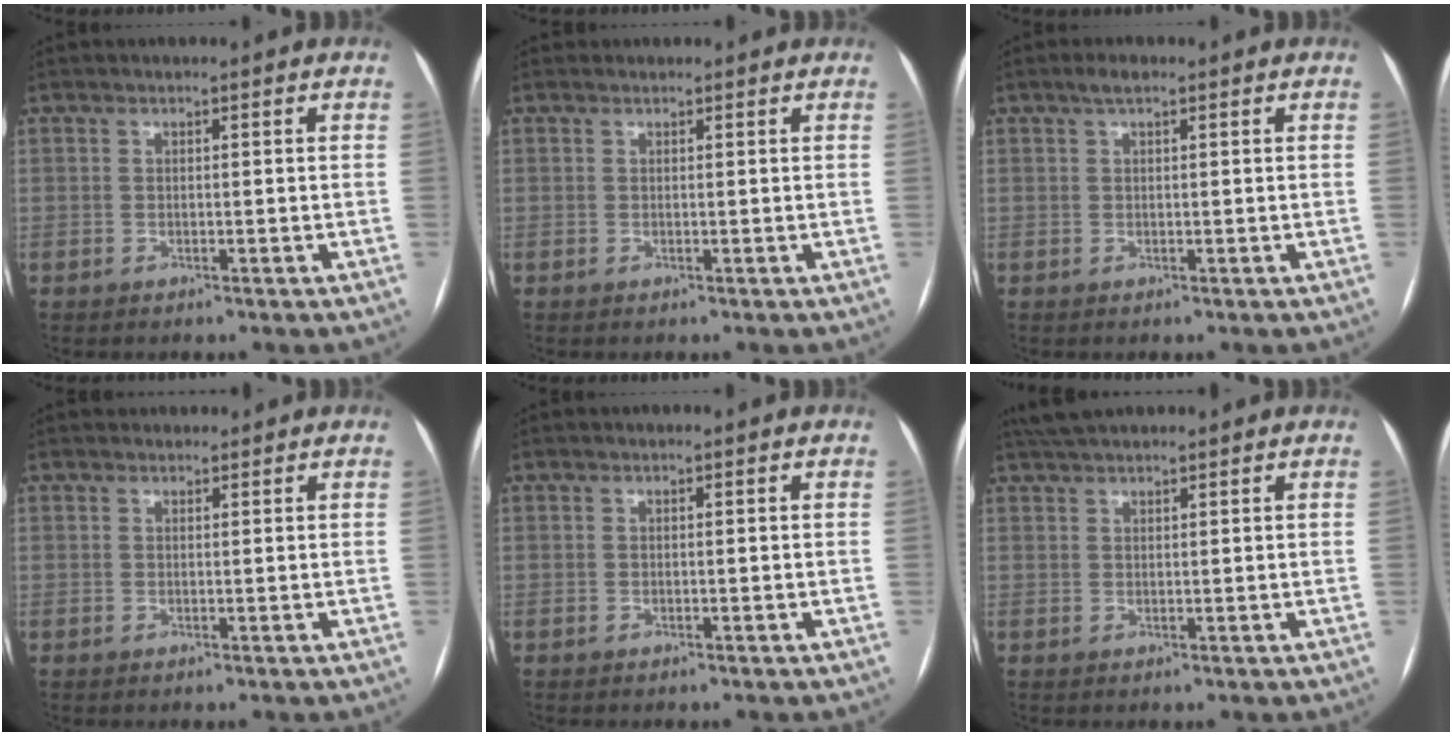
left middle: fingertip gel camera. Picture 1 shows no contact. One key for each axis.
{"total": 0.8, "fx": 0.7, "fy": 0.3, "fz": -0.1, "tx": -0.003, "ty": 0.011, "tz": 0.010}
{"total": 1.7, "fx": 1.1, "fy": 0.4, "fz": 1.2, "tx": -0.025, "ty": 0.011, "tz": 0.019}
{"total": 1.7, "fx": 1.6, "fy": 0.7, "fz": 0.0, "tx": 0.002, "ty": 0.017, "tz": 0.022}
{"total": 0.0}
{"total": 5.3, "fx": 4.6, "fy": 1.0, "fz": 2.5, "tx": -0.043, "ty": 0.037, "tz": 0.084}